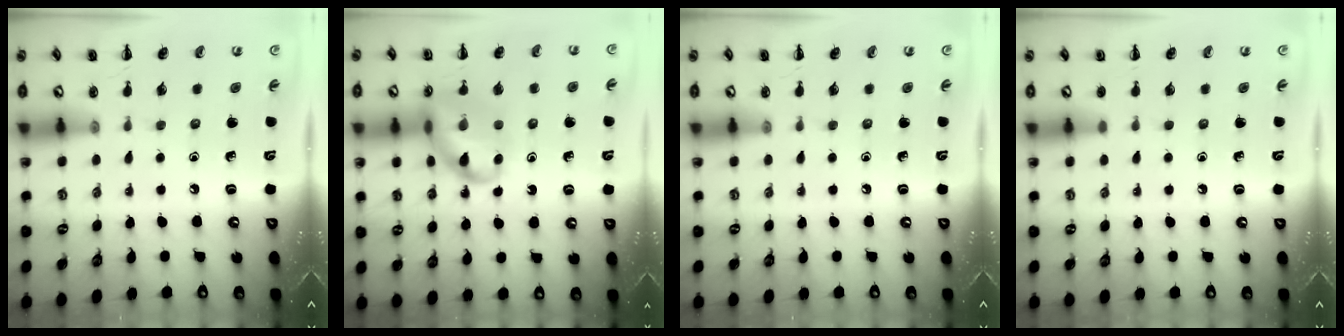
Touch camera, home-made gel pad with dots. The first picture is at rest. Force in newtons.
{"total": 13.1, "press": 12.9, "slide": 2.3}
{"total": 0.0}
{"total": 0.7, "press": 0.7, "slide": 0.0}